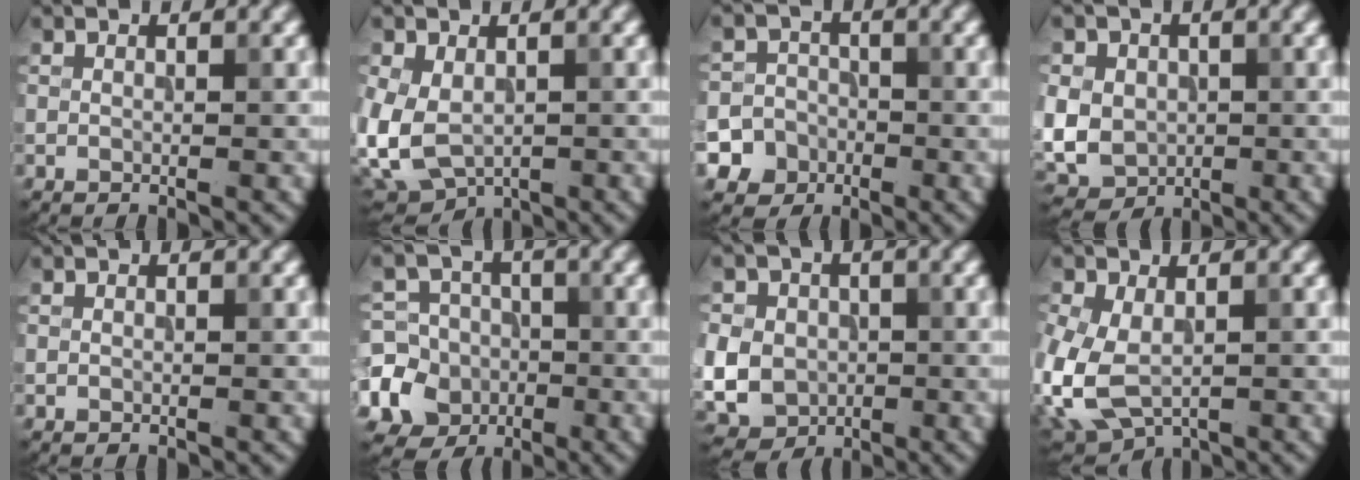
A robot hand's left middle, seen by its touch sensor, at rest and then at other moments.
{"total": 7.0, "force": [-1.1, 4.8, 4.9], "torque": [-0.114, -0.018, -0.010]}
{"total": 6.4, "force": [-3.3, 5.5, 0.7], "torque": [-0.005, -0.007, -0.071]}
{"total": 8.3, "force": [-0.1, 7.3, 3.8], "torque": [-0.097, 0.011, -0.028]}
{"total": 0.0}
{"total": 12.8, "force": [-4.0, 11.9, 2.8], "torque": [-0.095, -0.022, -0.080]}
{"total": 8.0, "force": [-0.7, 7.3, 3.4], "torque": [-0.082, 0.001, -0.042]}
{"total": 7.2, "force": [-1.7, 4.7, 5.1], "torque": [-0.129, -0.020, -0.022]}